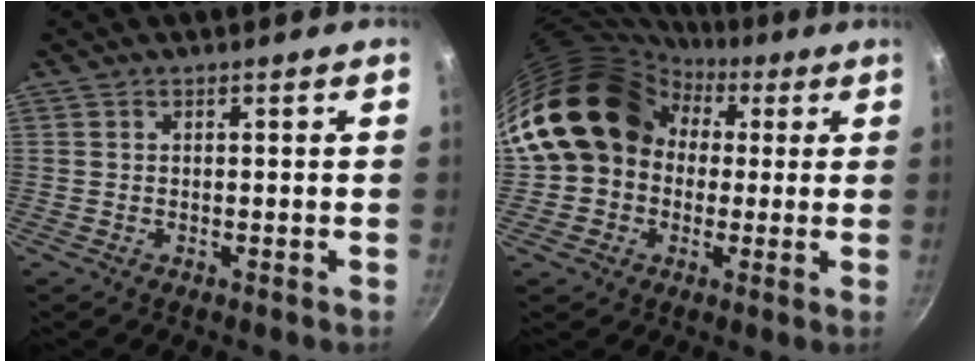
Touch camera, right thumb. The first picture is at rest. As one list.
[{"total": 16.2, "force": [2.2, 13.7, 8.3], "torque": [-0.109, 0.047, 0.028]}]